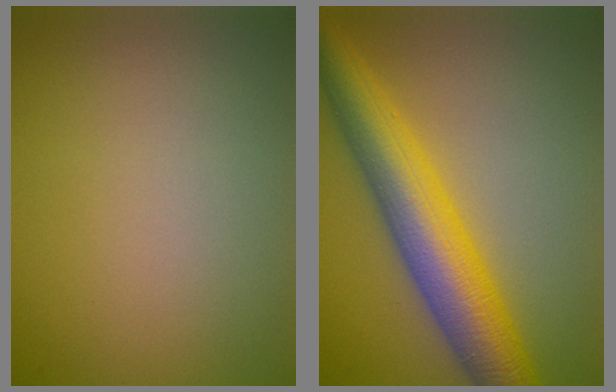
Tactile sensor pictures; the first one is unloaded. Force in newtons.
{"total": 8.7, "press": 8.7, "slide": 0.0}